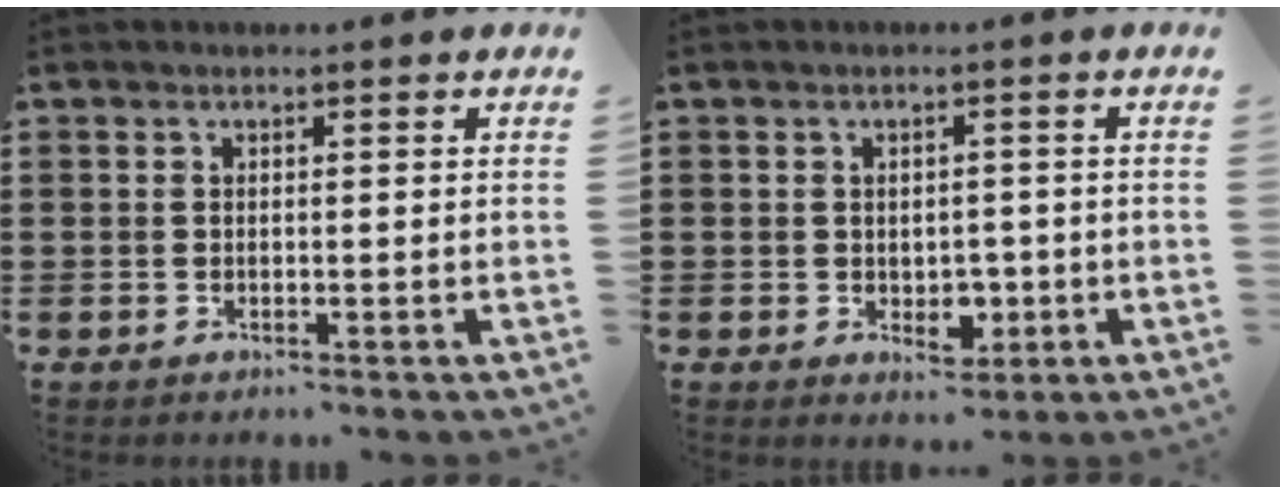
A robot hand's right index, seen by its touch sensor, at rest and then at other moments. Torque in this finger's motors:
{"motor_torque": [0.25, 0.24, 0.09, 0.01]}